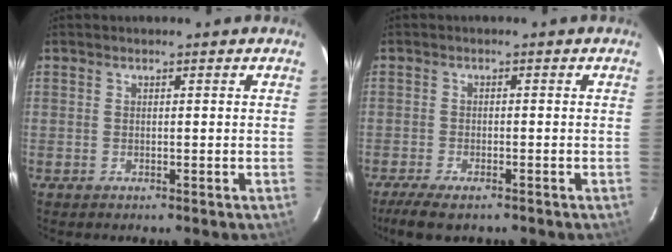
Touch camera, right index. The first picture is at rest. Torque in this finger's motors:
{"motor_torque": [0.39, -0.27, 0.20, 0.03]}